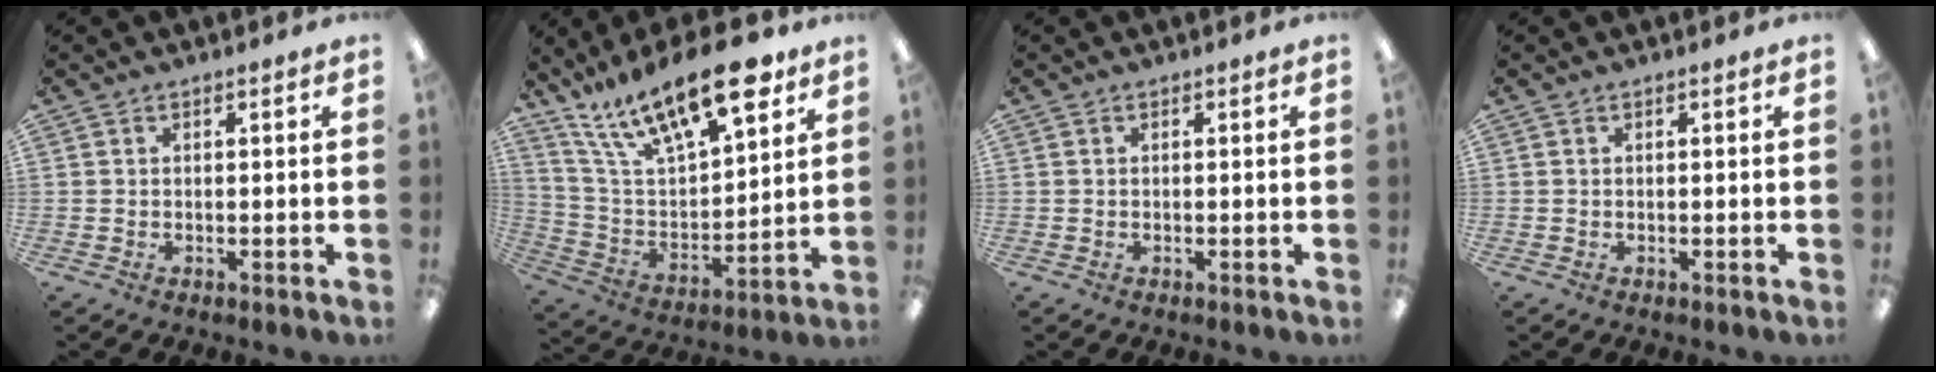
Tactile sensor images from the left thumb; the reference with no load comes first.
{"total": 22.5, "force": [15.1, 8.1, 14.5], "torque": [-0.255, -0.081, 0.261]}
{"total": 0.0}
{"total": 0.0}